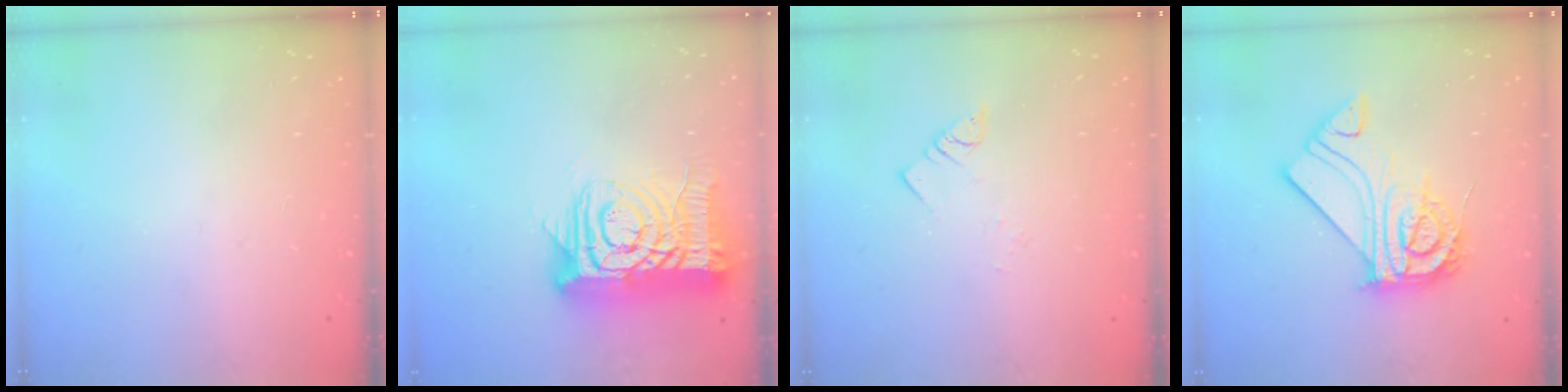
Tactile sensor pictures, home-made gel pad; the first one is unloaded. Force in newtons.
{"total": 16.0, "press": 15.9, "slide": 1.6}
{"total": 2.8, "press": 2.8, "slide": 0.3}
{"total": 15.9, "press": 15.8, "slide": 0.7}